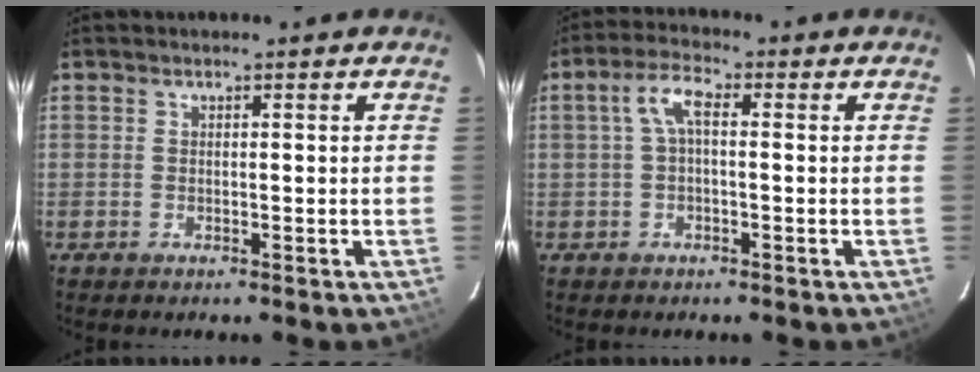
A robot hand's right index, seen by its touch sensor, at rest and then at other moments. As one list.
[{"total": 4.3, "force": [0.3, 1.7, 4.0], "torque": [-0.084, 0.016, 0.006]}]